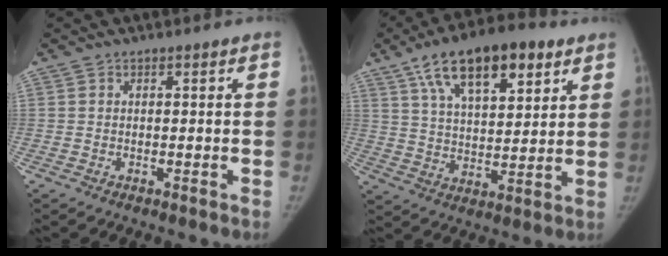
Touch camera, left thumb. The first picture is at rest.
{"total": 18.5, "force": [10.0, 8.0, 13.3], "torque": [-0.188, -0.020, 0.168]}